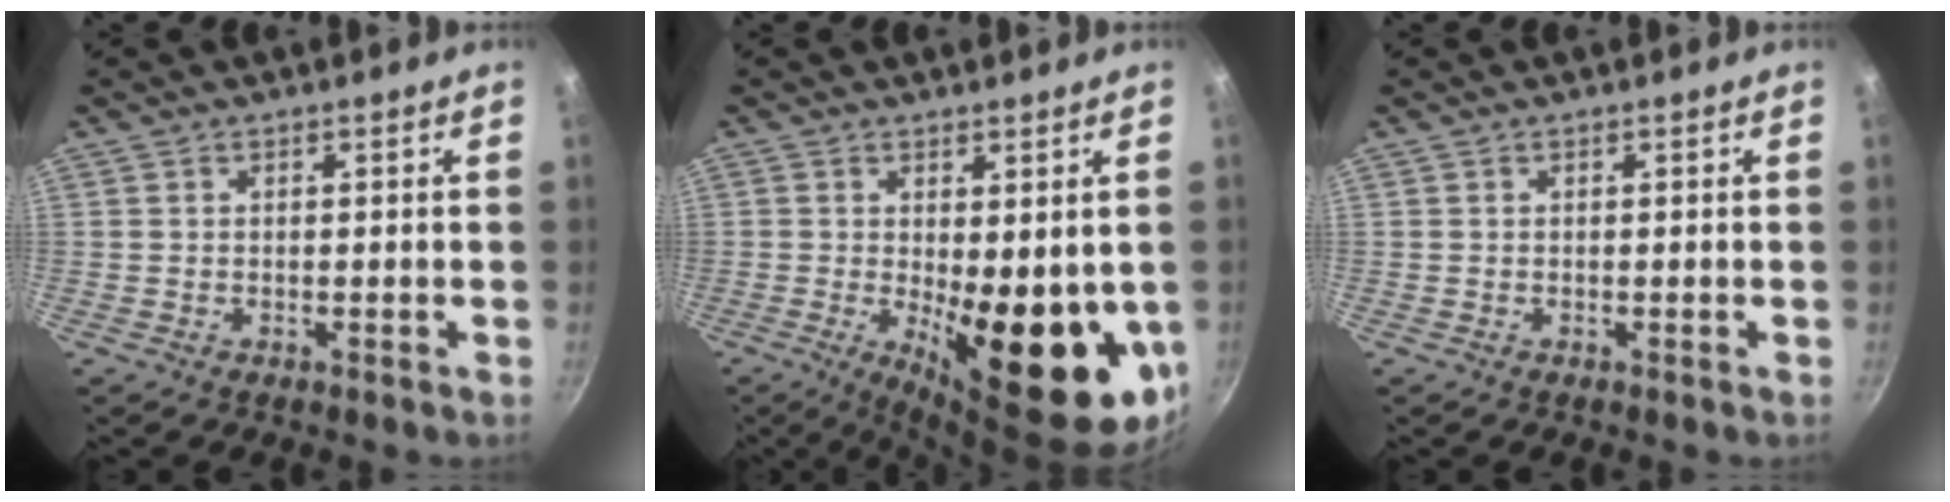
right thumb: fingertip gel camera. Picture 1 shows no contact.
{"total": 16.4, "force": [-1.9, 5.9, 15.2], "torque": [-0.185, -0.032, -0.012]}
{"total": 0.0}